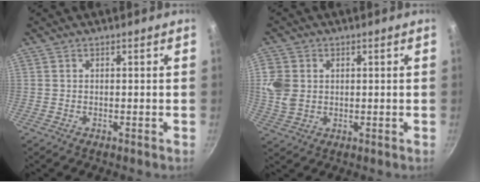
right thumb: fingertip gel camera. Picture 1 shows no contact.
{"total": 7.0, "force": [0.9, 5.7, 4.0], "torque": [-0.073, -0.005, 0.018]}